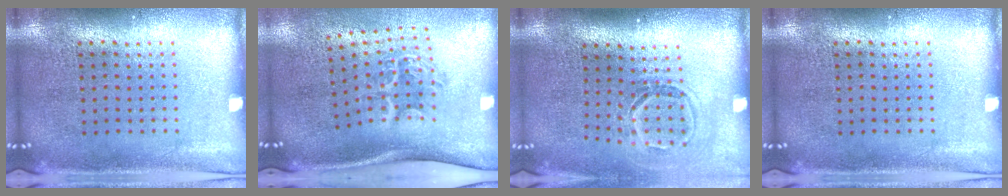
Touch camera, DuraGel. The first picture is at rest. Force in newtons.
{"total": 2.1, "press": 1.4, "slide": 1.6}
{"total": 1.6, "press": 1.1, "slide": 1.1}
{"total": 0.0}